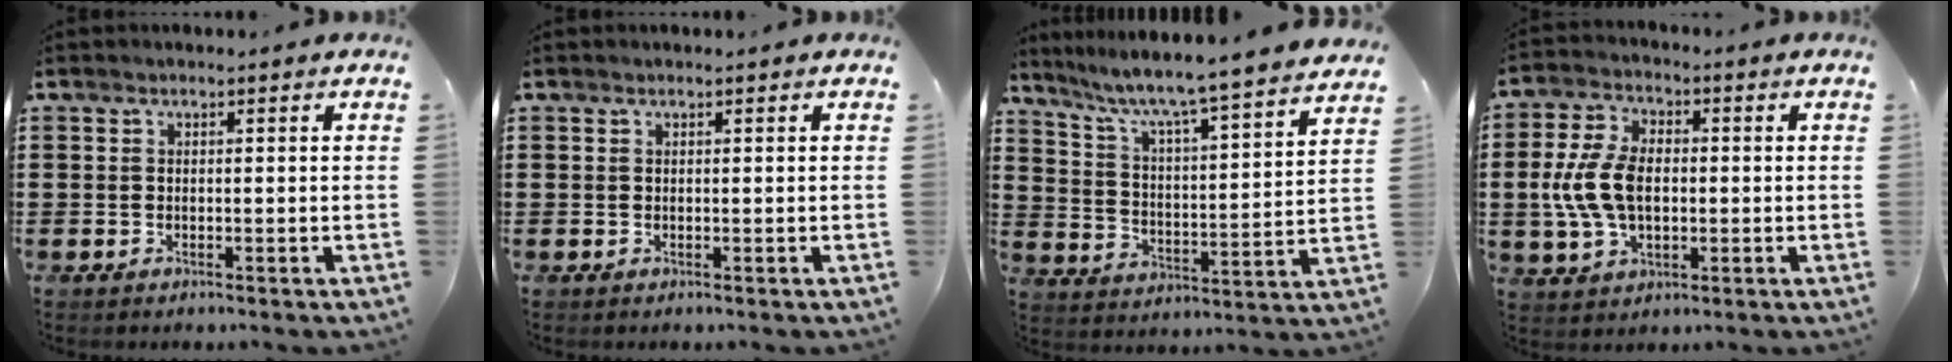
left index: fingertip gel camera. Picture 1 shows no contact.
{"total": 0.0}
{"total": 5.8, "force": [5.2, -0.6, 2.5], "torque": [-0.072, -0.054, 0.079]}
{"total": 9.0, "force": [-0.6, 5.7, 6.9], "torque": [-0.178, 0.004, -0.020]}